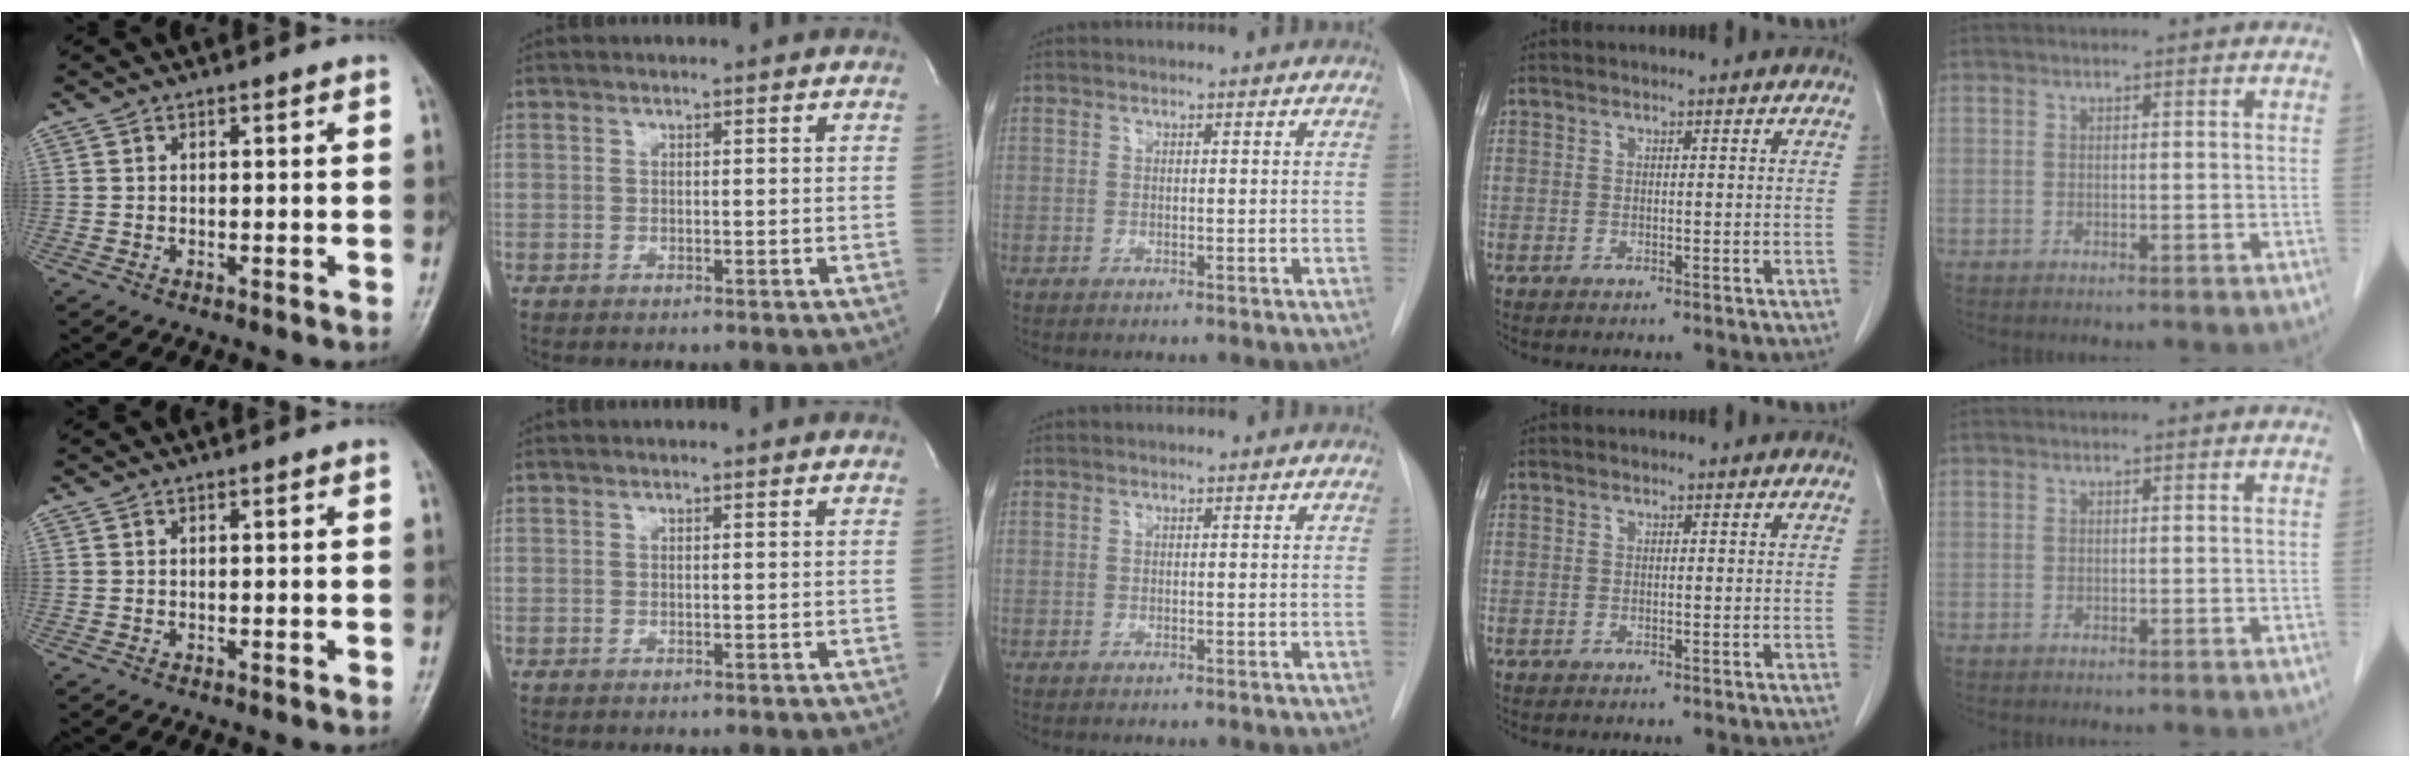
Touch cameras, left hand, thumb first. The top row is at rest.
{}